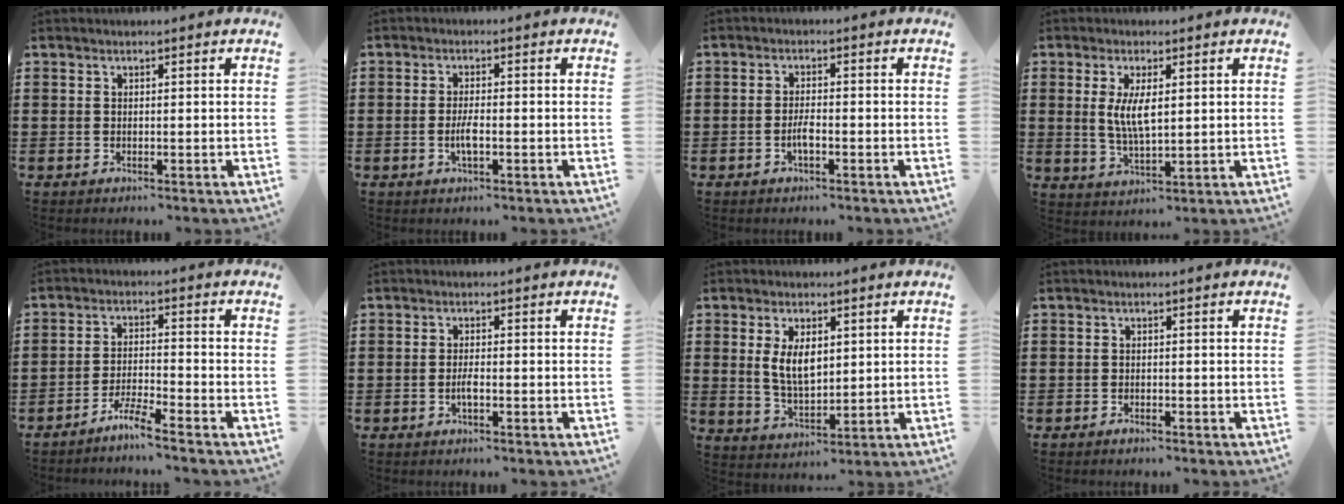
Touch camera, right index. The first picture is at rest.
{"total": 3.0, "force": [-0.9, 0.7, 2.8], "torque": [-0.065, -0.005, -0.021]}
{"total": 2.6, "force": [-1.1, 0.6, 2.3], "torque": [-0.050, -0.001, -0.022]}
{"total": 5.4, "force": [0.9, 2.0, 5.0], "torque": [-0.107, 0.003, 0.012]}
{"total": 3.9, "force": [-3.6, -0.4, 1.5], "torque": [-0.043, -0.005, -0.075]}
{"total": 2.0, "force": [-0.8, 0.4, 1.8], "torque": [-0.040, -0.003, -0.017]}
{"total": 6.0, "force": [1.3, 3.1, 4.9], "torque": [-0.095, 0.006, 0.020]}
{"total": 0.9, "force": [-0.8, 0.2, 0.3], "torque": [-0.008, -0.001, -0.016]}